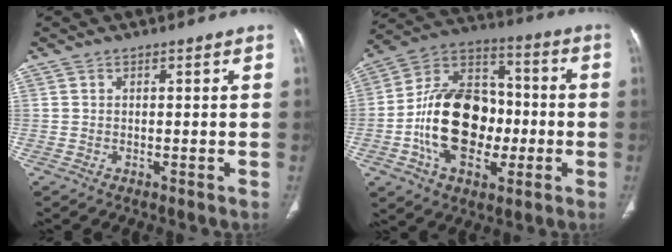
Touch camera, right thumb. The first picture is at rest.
{"total": 21.1, "force": [-3.6, 14.0, 15.4], "torque": [-0.229, 0.033, -0.056]}